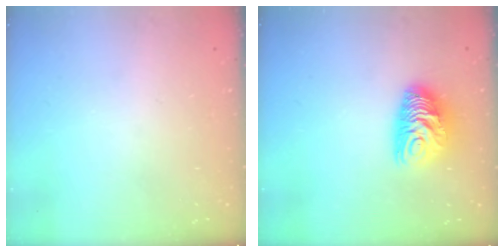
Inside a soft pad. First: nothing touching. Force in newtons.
{"total": 10.2, "press": 10.2, "slide": 0.3}